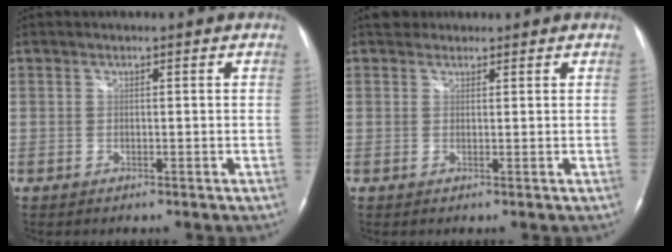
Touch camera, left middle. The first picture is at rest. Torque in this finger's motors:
{"motor_torque": [0.16, -0.09, -0.04, 0.02]}